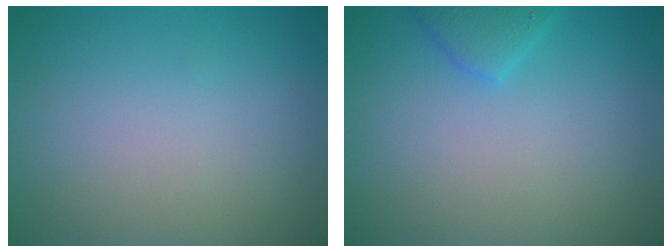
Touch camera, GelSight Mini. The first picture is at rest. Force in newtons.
{"total": 1.9, "press": 1.9, "slide": 0.1}